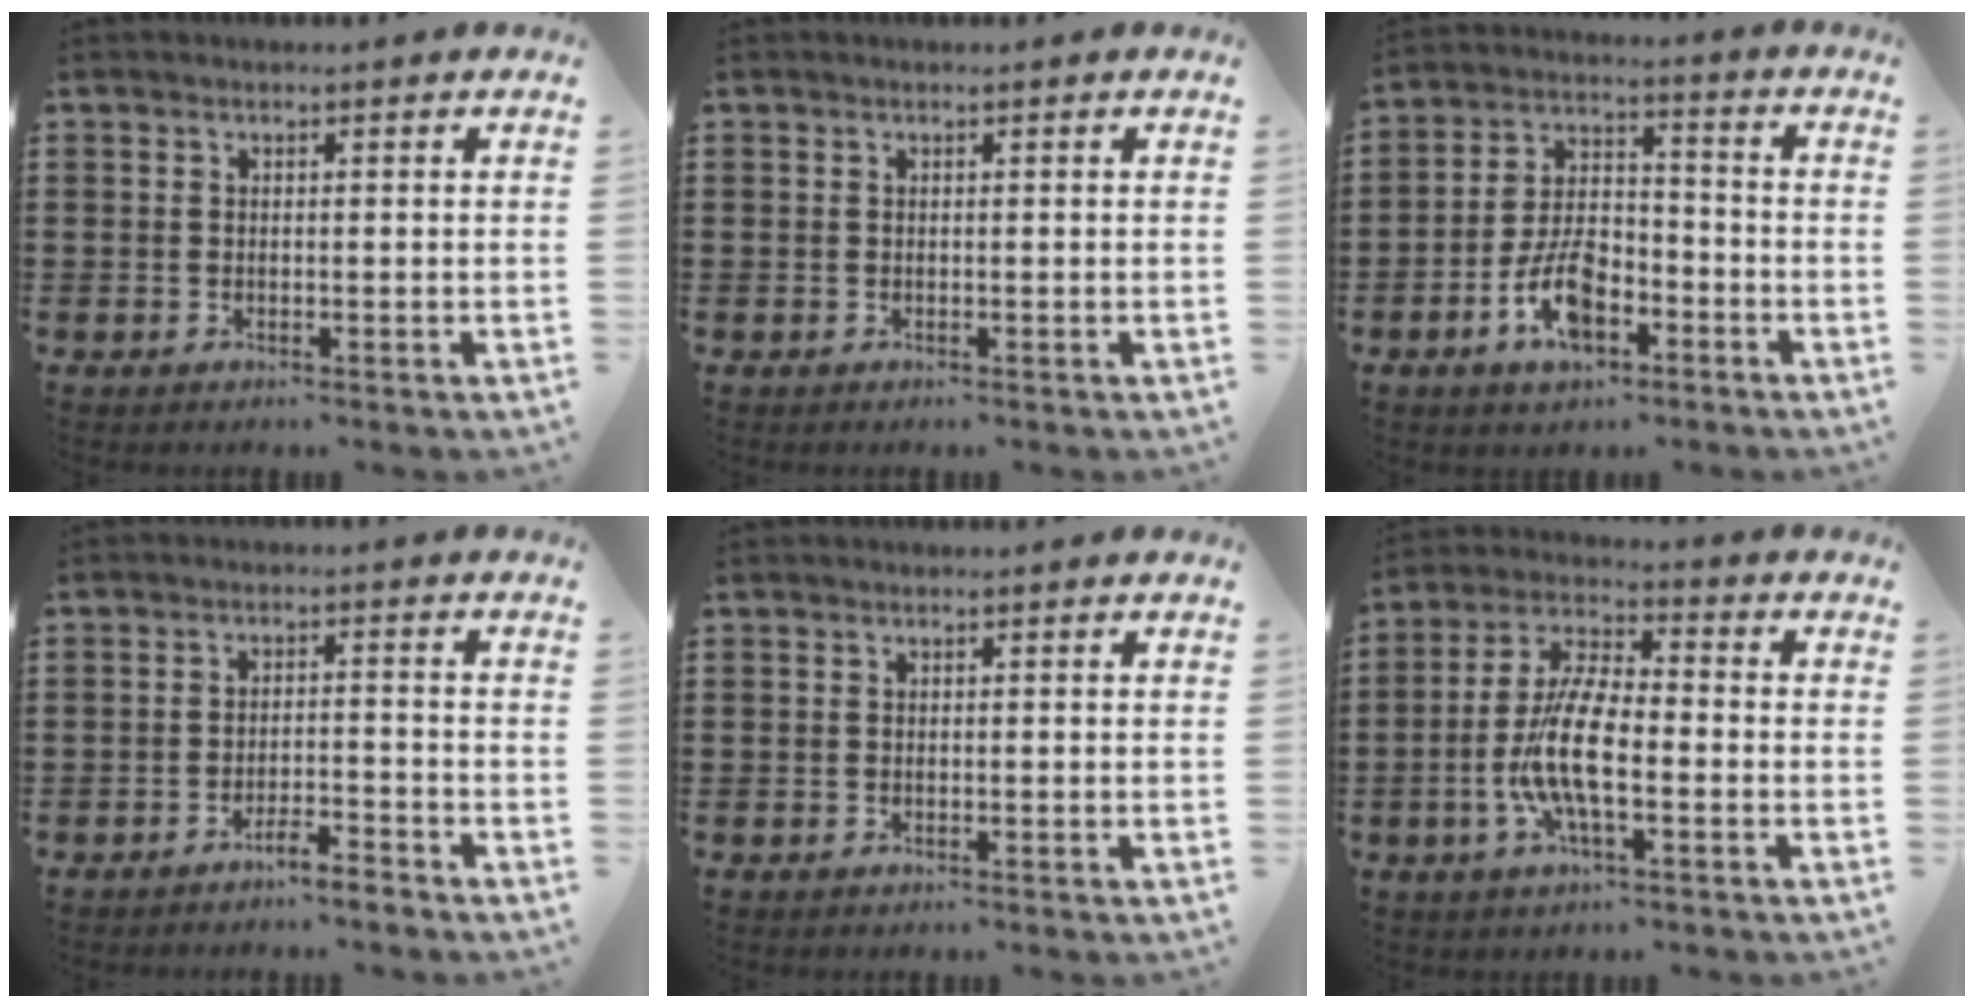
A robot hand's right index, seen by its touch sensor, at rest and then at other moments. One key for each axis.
{"total": 0.0}
{"total": 9.2, "fx": -4.2, "fy": 4.8, "fz": 6.6, "tx": -0.147, "ty": 0.006, "tz": -0.079}
{"total": 3.1, "fx": -3.0, "fy": 0.0, "fz": 1.0, "tx": -0.020, "ty": -0.001, "tz": -0.059}
{"total": 0.0}
{"total": 10.0, "fx": -2.5, "fy": 3.4, "fz": 9.0, "tx": -0.205, "ty": -0.011, "tz": -0.053}